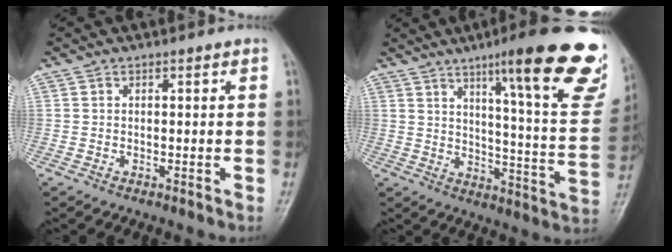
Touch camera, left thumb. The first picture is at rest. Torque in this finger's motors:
{"motor_torque": [1.05, 0.10, 1.43, -1.32, 0.31]}